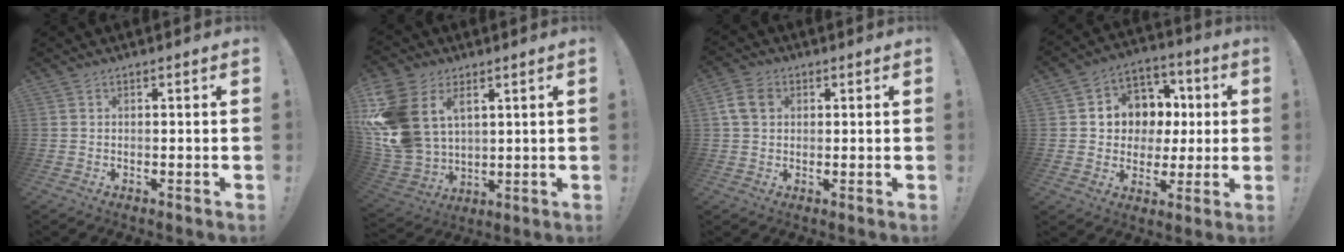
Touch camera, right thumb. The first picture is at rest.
{"total": 17.4, "force": [5.8, 12.7, 10.3], "torque": [-0.223, -0.026, 0.112]}
{"total": 7.4, "force": [2.0, 5.5, 4.4], "torque": [-0.080, 0.008, 0.043]}
{"total": 9.7, "force": [0.7, 9.3, 2.8], "torque": [-0.038, -0.002, 0.031]}